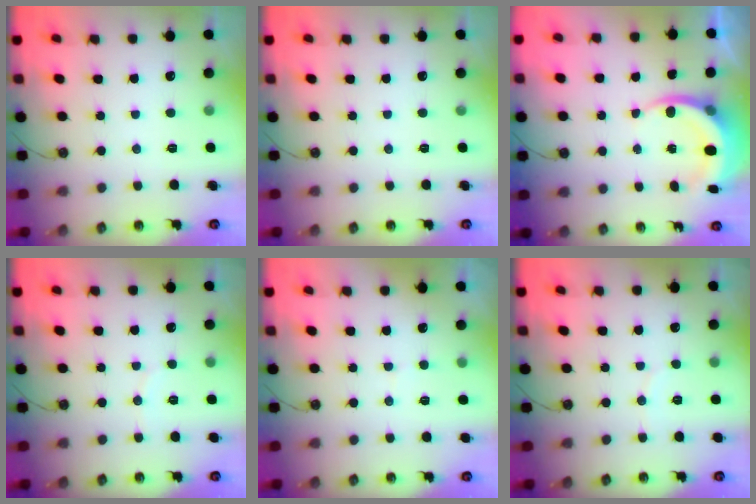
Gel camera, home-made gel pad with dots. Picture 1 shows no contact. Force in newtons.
{"total": 0.0}
{"total": 6.8, "press": 6.7, "slide": 1.3}
{"total": 2.3, "press": 2.3, "slide": 0.2}
{"total": 2.6, "press": 2.4, "slide": 0.9}
{"total": 2.3, "press": 2.3, "slide": 0.2}